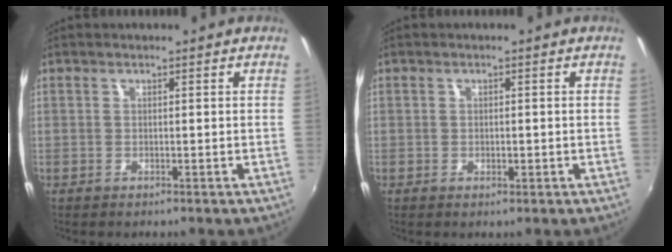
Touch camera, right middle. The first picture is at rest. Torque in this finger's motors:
{"motor_torque": [-0.58, 0.17, -0.07, -0.01]}